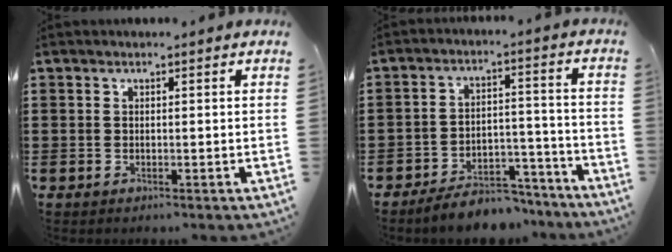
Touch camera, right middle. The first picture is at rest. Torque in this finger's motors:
{"motor_torque": [2.02, -0.12, 0.33, 0.17]}